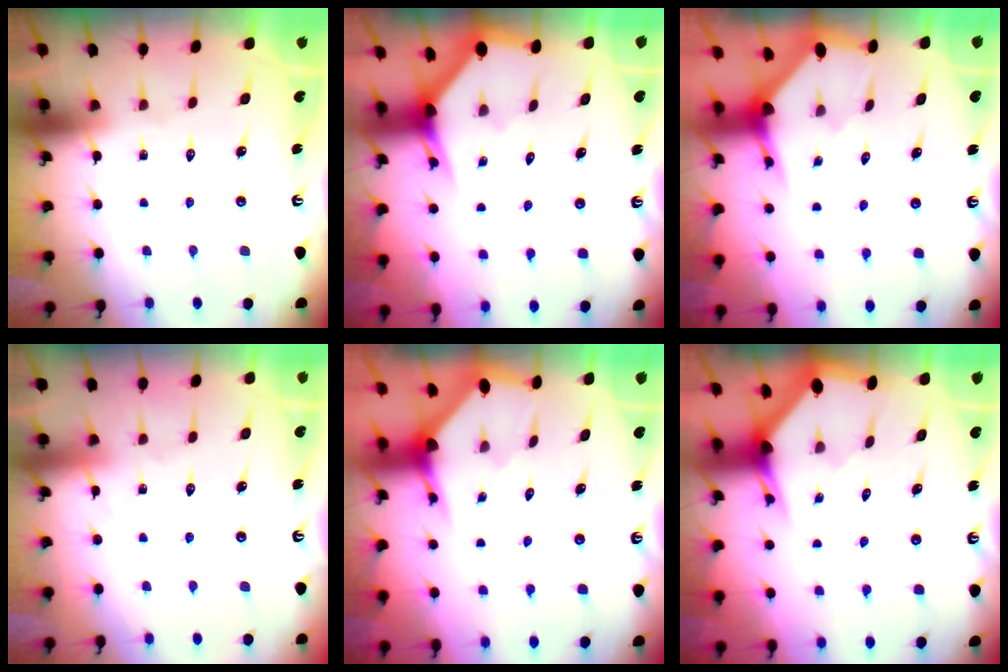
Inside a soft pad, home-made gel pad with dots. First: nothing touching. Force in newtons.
{"total": 2.7, "press": 2.7, "slide": 0.1}
{"total": 3.2, "press": 3.2, "slide": 0.3}
{"total": 2.9, "press": 2.9, "slide": 0.4}
{"total": 3.2, "press": 3.2, "slide": 0.3}
{"total": 3.0, "press": 3.0, "slide": 0.2}